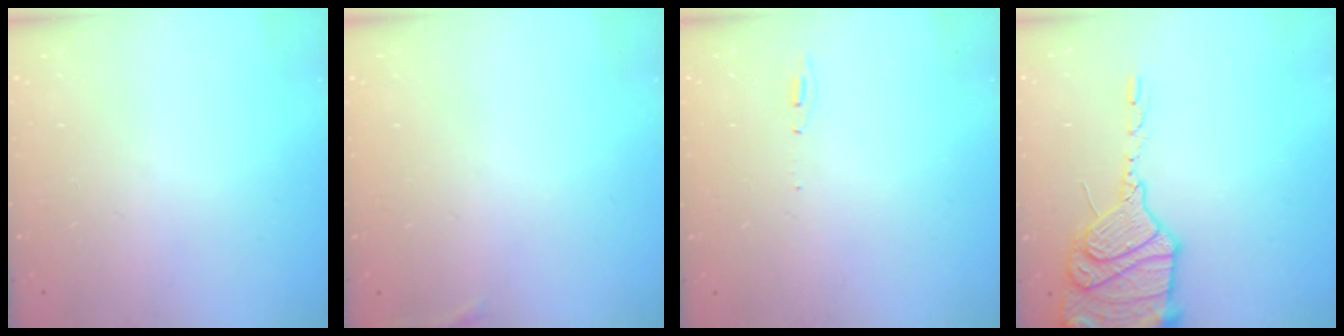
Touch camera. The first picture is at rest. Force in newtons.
{"total": 5.2, "press": 5.1, "slide": 1.2}
{"total": 4.8, "press": 4.6, "slide": 1.6}
{"total": 20.5, "press": 19.8, "slide": 5.4}